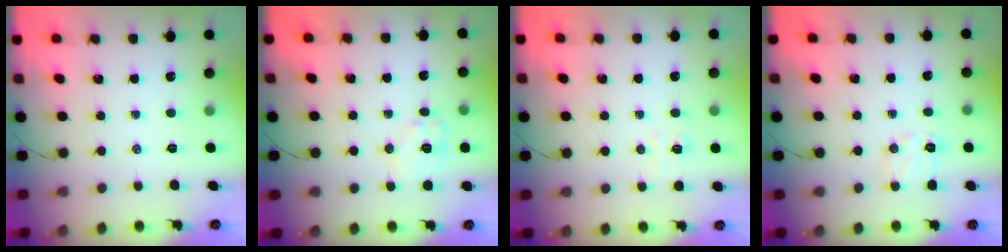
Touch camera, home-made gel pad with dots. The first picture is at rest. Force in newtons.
{"total": 7.1, "press": 7.1, "slide": 0.5}
{"total": 4.0, "press": 3.9, "slide": 1.0}
{"total": 6.9, "press": 6.9, "slide": 1.0}